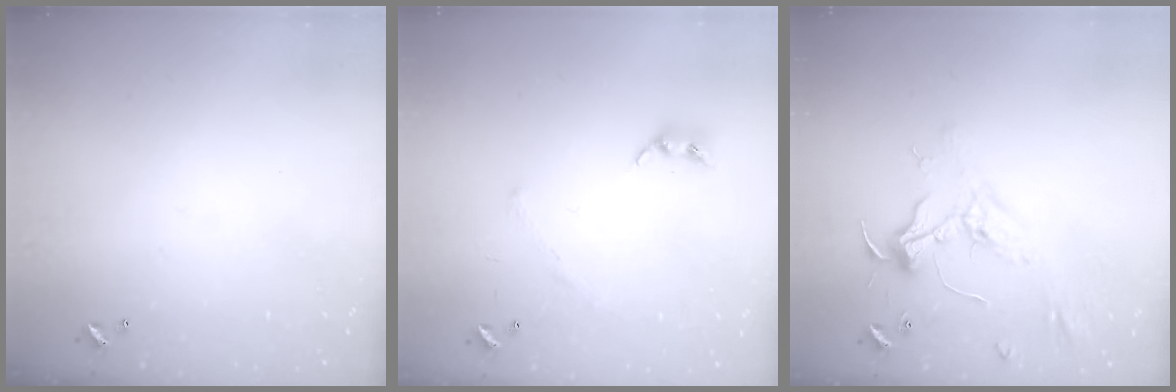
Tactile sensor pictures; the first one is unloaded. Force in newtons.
{"total": 3.7, "press": 3.6, "slide": 0.9}
{"total": 2.3, "press": 2.1, "slide": 0.9}